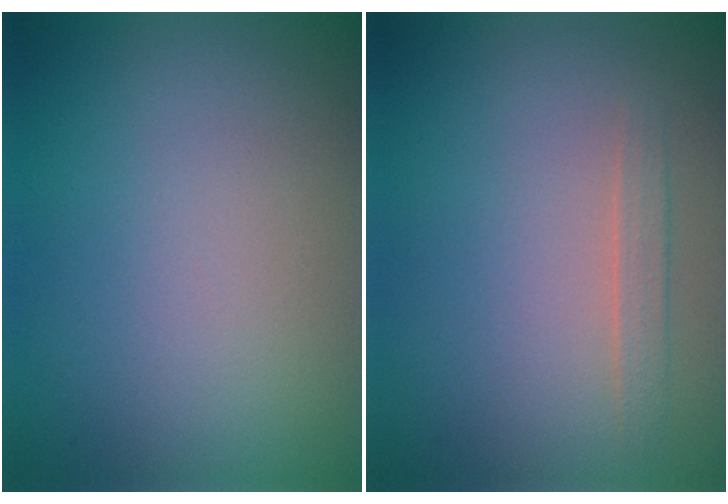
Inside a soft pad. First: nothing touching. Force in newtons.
{"total": 1.1, "press": 1.1, "slide": 0.2}